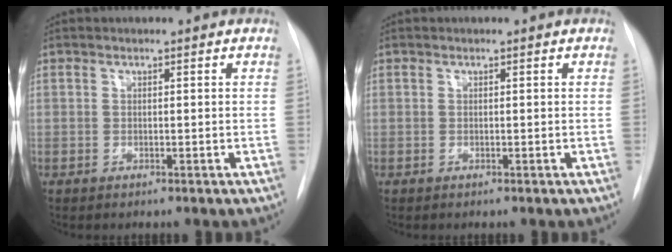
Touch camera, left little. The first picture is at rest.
{"total": 0.0}